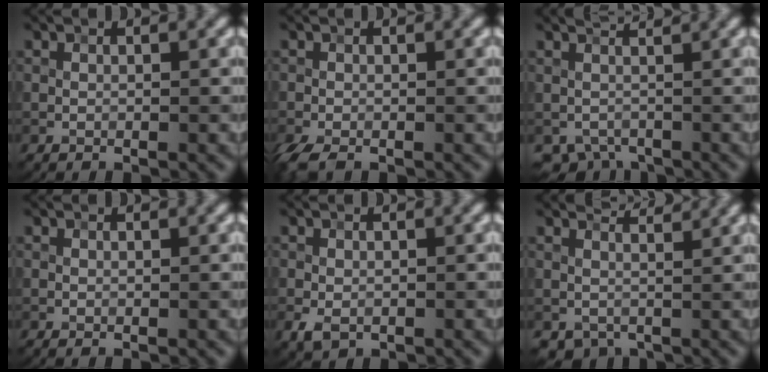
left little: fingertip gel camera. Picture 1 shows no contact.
{"total": 3.5, "force": [-2.0, 1.9, 2.2], "torque": [-0.060, -0.013, -0.041]}
{"total": 1.9, "force": [-0.2, 1.4, 1.3], "torque": [-0.022, -0.007, -0.003]}
{"total": 0.0}
{"total": 1.4, "force": [-0.5, 1.1, 0.8], "torque": [-0.017, -0.002, -0.009]}
{"total": 2.2, "force": [1.8, 1.0, 0.8], "torque": [-0.022, -0.003, 0.027]}